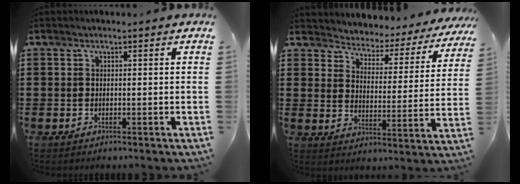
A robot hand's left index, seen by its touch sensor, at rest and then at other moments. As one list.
[{"total": 2.8, "force": [2.7, 0.5, -0.3], "torque": [-0.018, -0.033, 0.035]}]